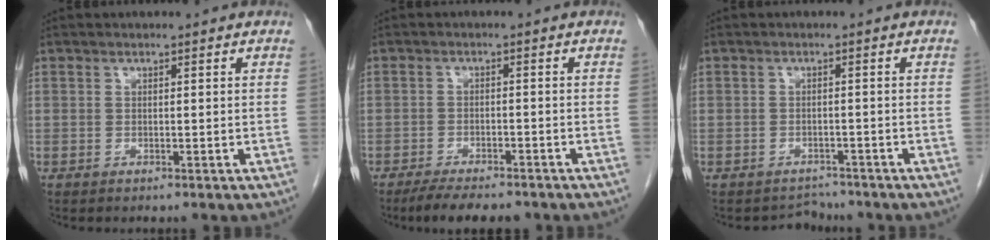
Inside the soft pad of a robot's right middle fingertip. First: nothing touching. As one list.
[{"total": 7.2, "force": [-6.0, 2.1, 3.3], "torque": [-0.047, -0.008, -0.092]}, {"total": 2.4, "force": [-2.0, 1.1, -0.8], "torque": [0.007, 0.003, -0.030]}]